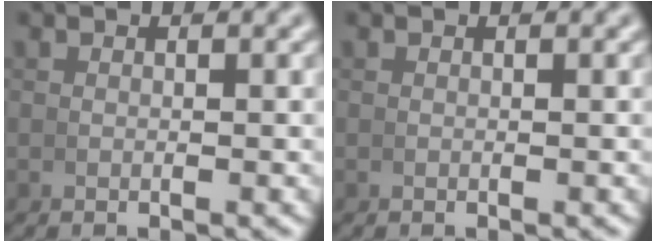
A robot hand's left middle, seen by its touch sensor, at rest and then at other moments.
{"total": 0.0}